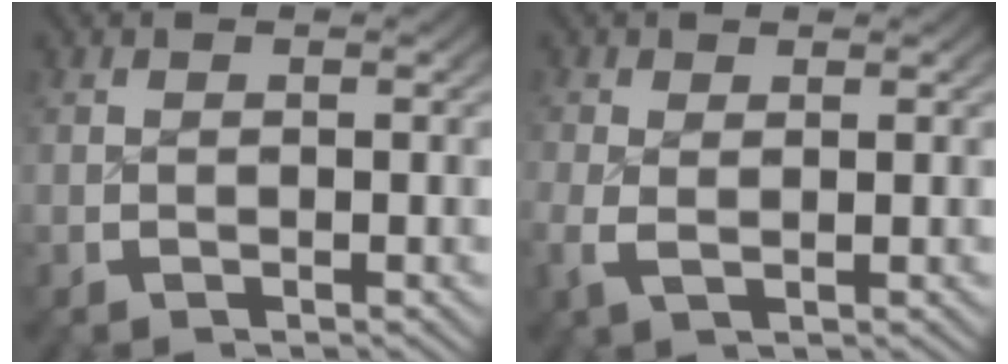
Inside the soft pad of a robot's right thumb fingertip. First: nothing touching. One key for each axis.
{"total": 1.7, "fx": 0.0, "fy": 0.9, "fz": 1.4, "tx": -0.040, "ty": -0.012, "tz": 0.006}